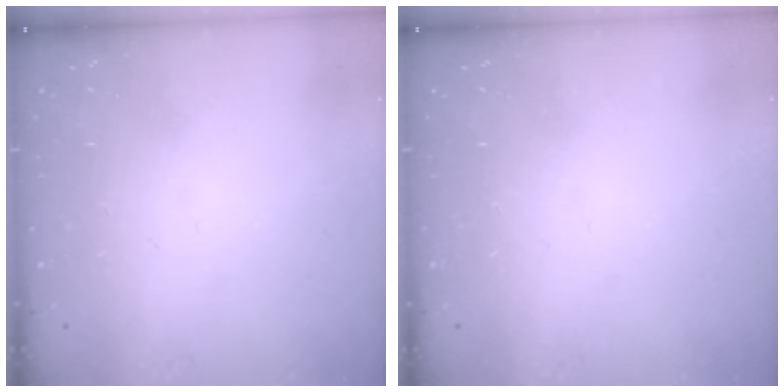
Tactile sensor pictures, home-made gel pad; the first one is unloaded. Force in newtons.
{"total": 0.0}